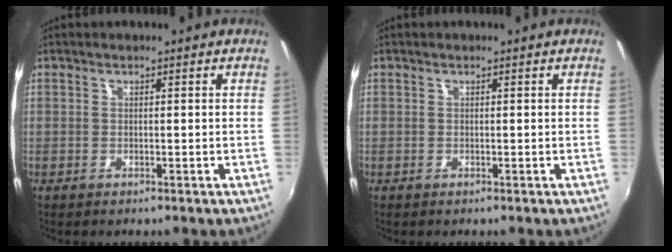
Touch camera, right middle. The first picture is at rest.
{"total": 0.0}